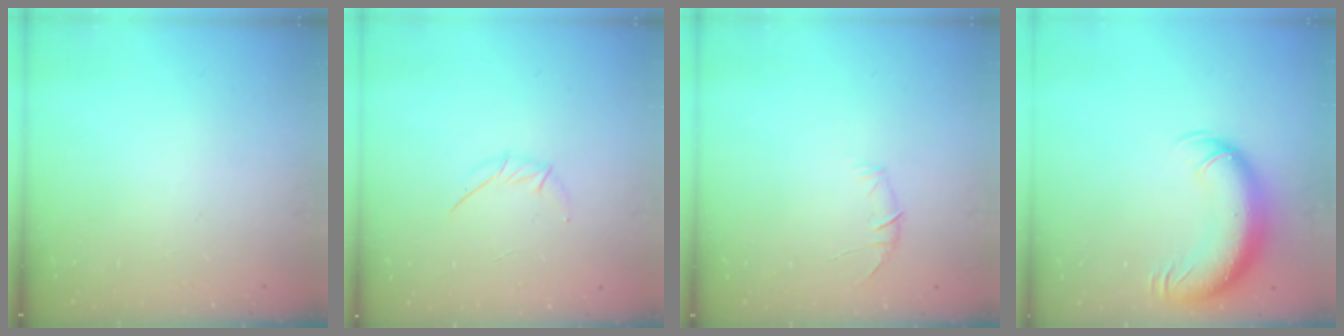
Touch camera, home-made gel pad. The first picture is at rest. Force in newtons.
{"total": 4.0, "press": 4.0, "slide": 0.7}
{"total": 6.0, "press": 5.8, "slide": 1.5}
{"total": 13.1, "press": 12.8, "slide": 3.1}